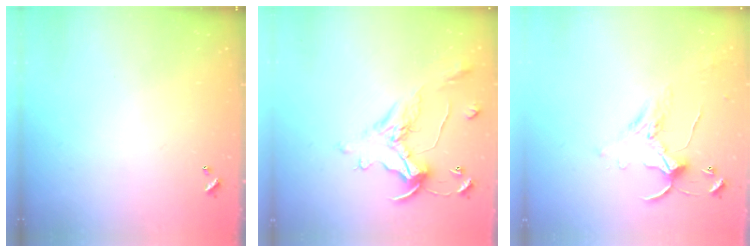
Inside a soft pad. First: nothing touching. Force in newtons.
{"total": 1.8, "press": 1.5, "slide": 1.1}
{"total": 1.5, "press": 1.5, "slide": 0.3}